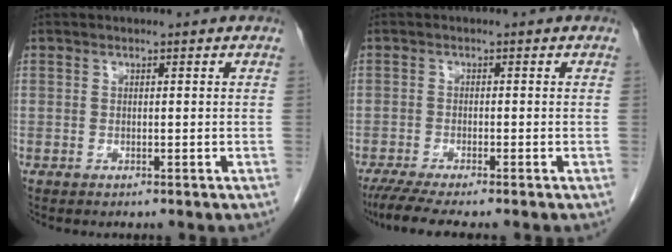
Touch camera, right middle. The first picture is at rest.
{"total": 6.0, "force": [-4.9, -0.2, 3.4], "torque": [-0.052, -0.017, -0.082]}